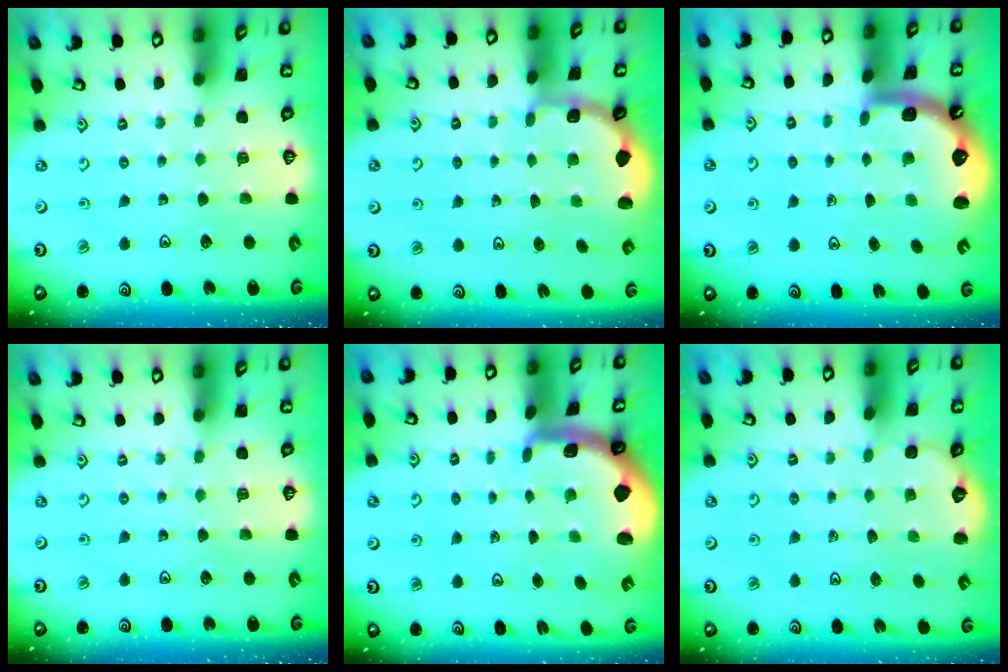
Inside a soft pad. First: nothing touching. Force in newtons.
{"total": 1.8, "press": 1.7, "slide": 0.7}
{"total": 1.7, "press": 1.5, "slide": 0.7}
{"total": 0.0}
{"total": 1.9, "press": 1.8, "slide": 0.4}
{"total": 1.6, "press": 0.7, "slide": 1.5}